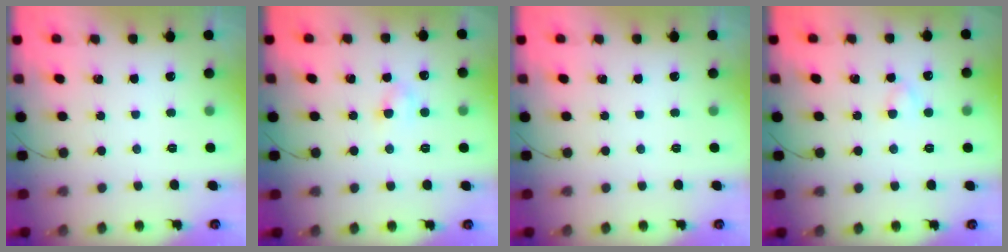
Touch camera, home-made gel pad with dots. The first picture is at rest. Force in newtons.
{"total": 3.5, "press": 3.3, "slide": 1.3}
{"total": 0.0}
{"total": 2.3, "press": 2.1, "slide": 0.9}